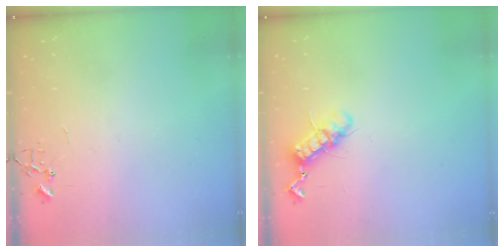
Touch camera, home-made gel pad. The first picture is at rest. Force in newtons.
{"total": 11.1, "press": 11.1, "slide": 0.7}